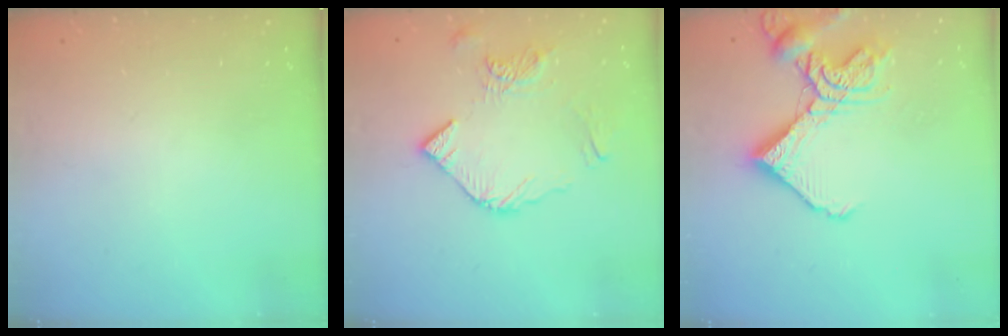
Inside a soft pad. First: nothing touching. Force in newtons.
{"total": 12.3, "press": 12.2, "slide": 1.5}
{"total": 14.5, "press": 14.4, "slide": 1.6}